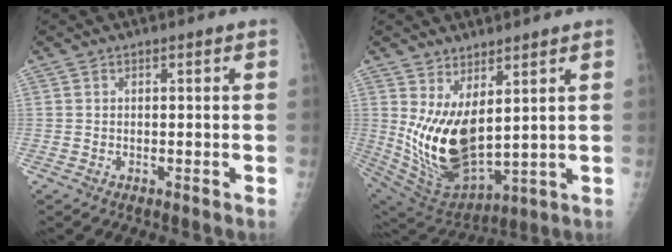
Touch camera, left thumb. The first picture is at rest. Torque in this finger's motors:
{"motor_torque": [0.62, 0.50, 1.57, -0.58, 0.55]}